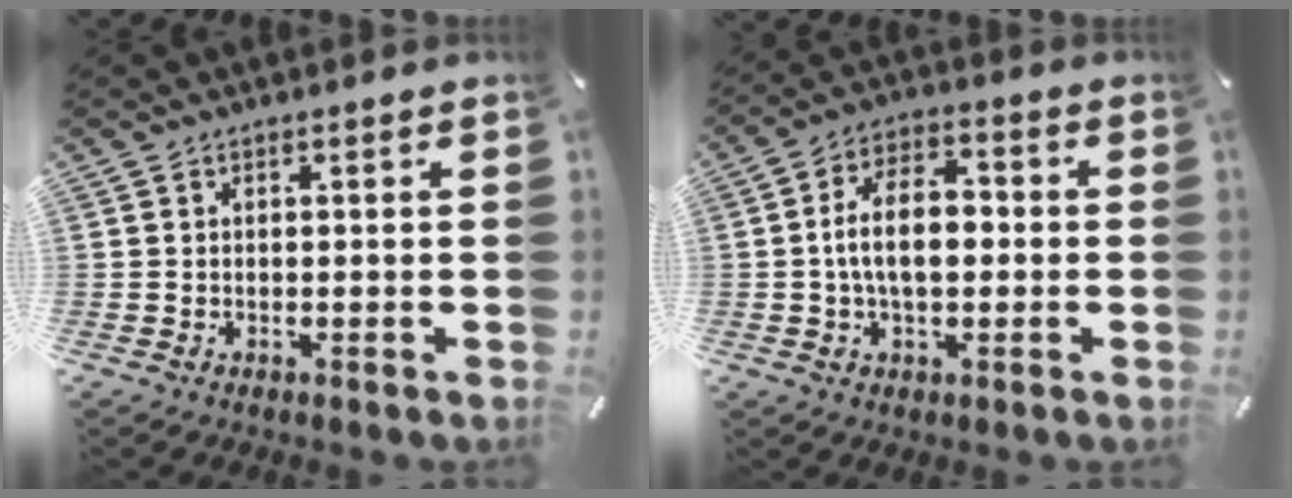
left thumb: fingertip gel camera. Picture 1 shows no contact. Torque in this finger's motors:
{"motor_torque": [1.91, 2.08, 1.30, 0.38, 0.20]}